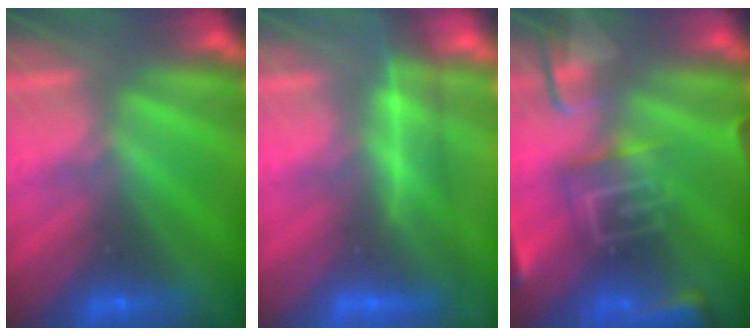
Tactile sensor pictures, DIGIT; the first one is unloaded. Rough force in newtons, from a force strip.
{"total": 3.9}
{"total": 9.0}